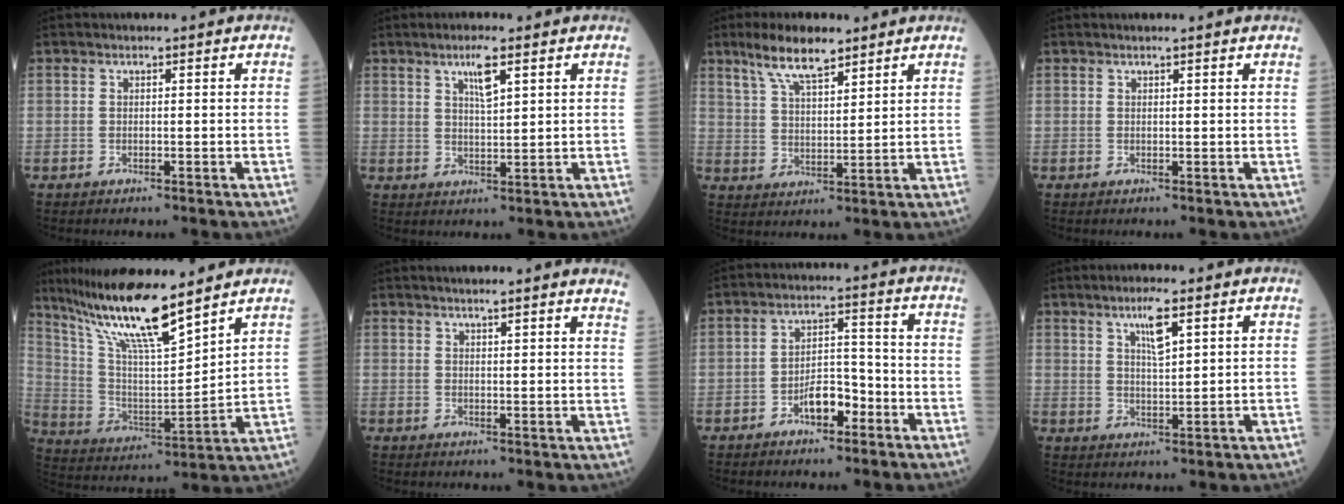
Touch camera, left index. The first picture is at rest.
{"total": 4.0, "force": [2.3, 0.6, 3.3], "torque": [-0.065, 0.001, 0.044]}
{"total": 8.2, "force": [6.1, 2.2, 5.0], "torque": [-0.108, 0.011, 0.119]}
{"total": 1.9, "force": [1.8, -0.3, 0.6], "torque": [-0.011, 0.003, 0.023]}
{"total": 16.7, "force": [13.2, 1.7, 10.0], "torque": [-0.191, -0.002, 0.248]}
{"total": 10.1, "force": [9.4, 0.1, 3.6], "torque": [-0.037, -0.022, 0.089]}
{"total": 5.3, "force": [-3.1, 2.4, 3.5], "torque": [-0.064, 0.009, -0.054]}
{"total": 4.4, "force": [2.5, 0.8, 3.6], "torque": [-0.071, 0.001, 0.049]}